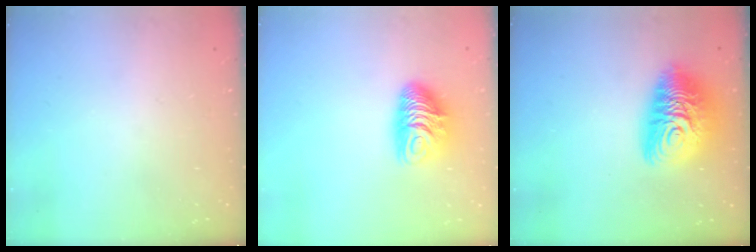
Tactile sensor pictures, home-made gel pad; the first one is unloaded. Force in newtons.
{"total": 10.7, "press": 10.6, "slide": 0.7}
{"total": 14.7, "press": 14.6, "slide": 1.3}